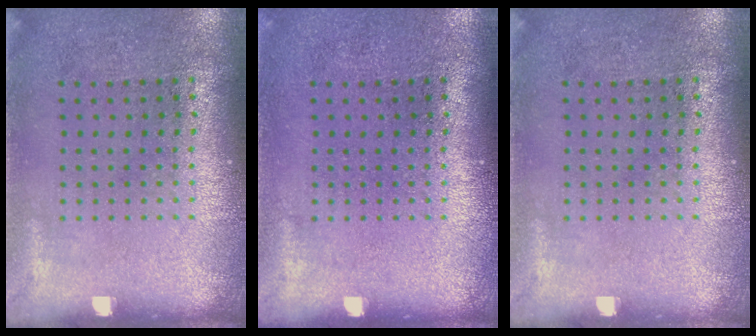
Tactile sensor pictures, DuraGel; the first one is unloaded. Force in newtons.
{"total": 0.0}
{"total": 0.0}